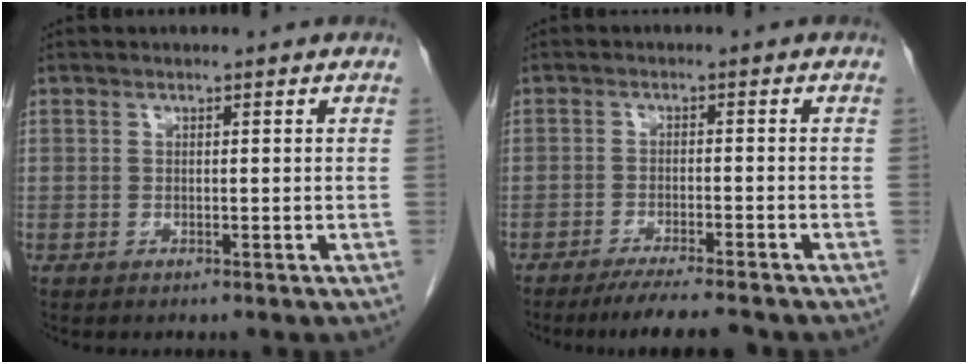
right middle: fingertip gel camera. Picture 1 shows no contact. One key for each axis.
{"total": 7.9, "fx": -6.9, "fy": 0.1, "fz": 3.8, "tx": -0.051, "ty": -0.019, "tz": -0.107}